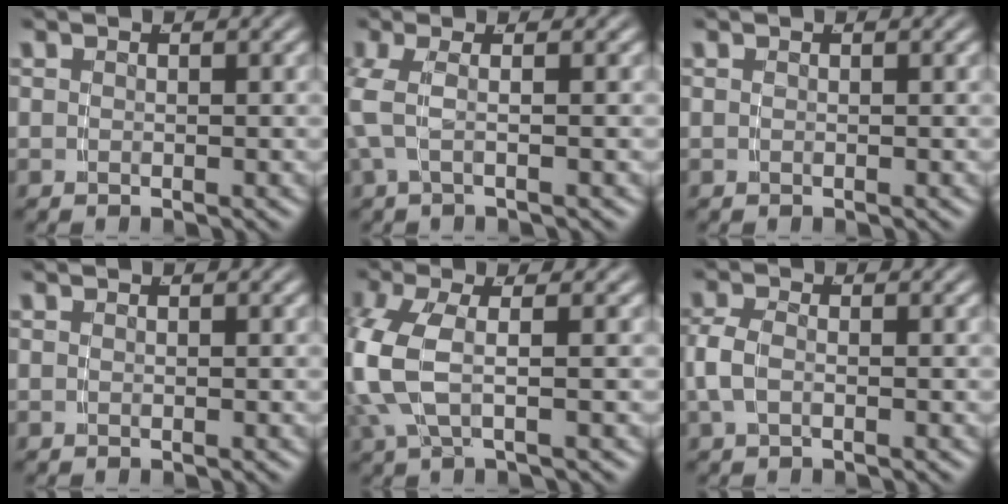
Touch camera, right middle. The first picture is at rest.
{"total": 2.9, "force": [0.2, 0.8, 2.7], "torque": [-0.066, 0.006, 0.002]}
{"total": 0.0}
{"total": 0.0}
{"total": 5.5, "force": [0.2, 3.0, 4.5], "torque": [-0.122, -0.007, 0.008]}
{"total": 1.9, "force": [-0.4, 1.0, 1.7], "torque": [-0.050, -0.008, 0.000]}